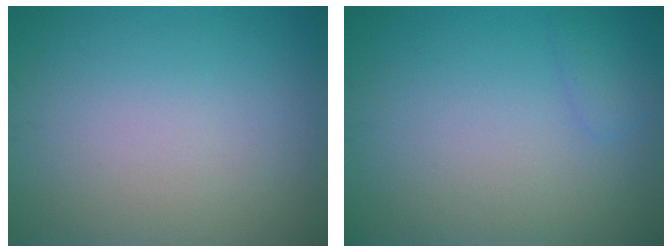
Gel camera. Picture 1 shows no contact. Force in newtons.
{"total": 1.0, "press": 1.0, "slide": 0.1}